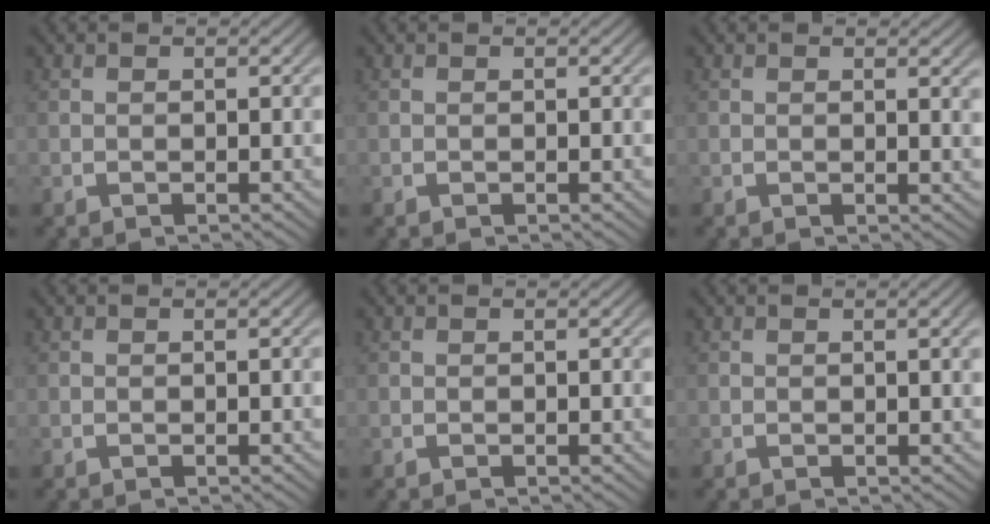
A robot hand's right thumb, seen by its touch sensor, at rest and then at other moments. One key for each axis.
{"total": 0.0}
{"total": 0.9, "fx": 0.6, "fy": -0.1, "fz": 0.7, "tx": -0.010, "ty": -0.004, "tz": 0.008}
{"total": 0.0}
{"total": 0.0}
{"total": 0.6, "fx": 0.1, "fy": -0.1, "fz": 0.6, "tx": -0.007, "ty": 0.003, "tz": 0.003}